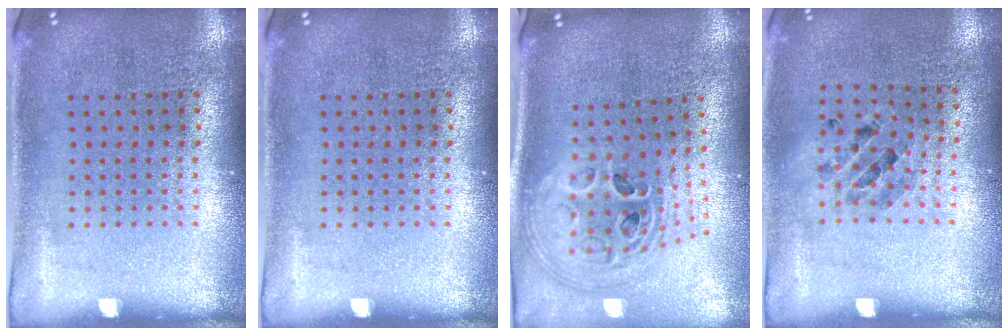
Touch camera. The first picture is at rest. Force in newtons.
{"total": 0.0}
{"total": 2.7, "press": 2.0, "slide": 1.8}
{"total": 0.8, "press": 0.8, "slide": 0.0}